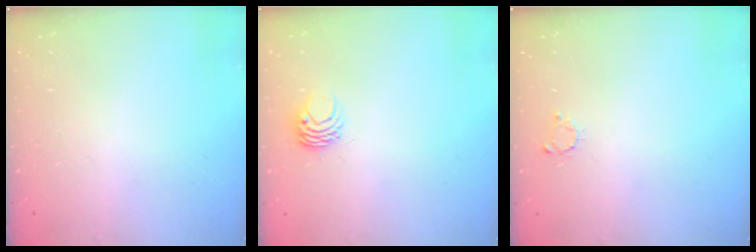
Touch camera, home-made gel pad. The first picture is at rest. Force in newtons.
{"total": 4.1, "press": 4.1, "slide": 0.3}
{"total": 2.2, "press": 2.2, "slide": 0.4}